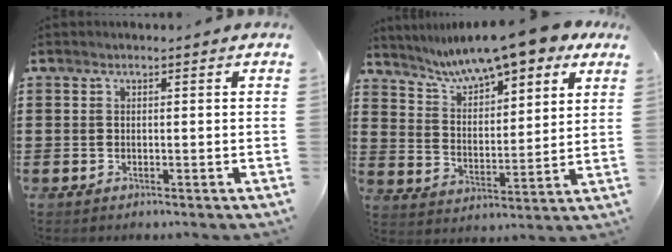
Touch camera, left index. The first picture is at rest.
{"total": 9.4, "force": [8.4, 1.1, 4.2], "torque": [-0.105, -0.040, 0.146]}